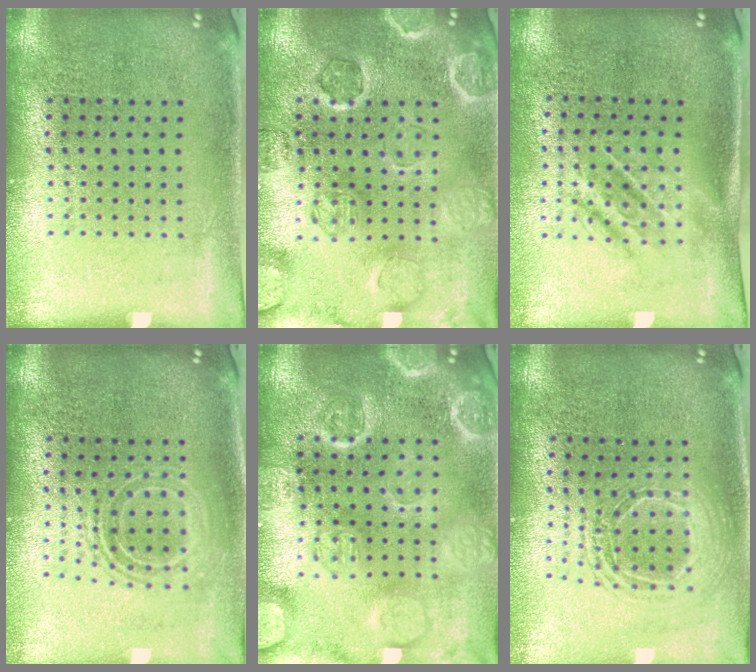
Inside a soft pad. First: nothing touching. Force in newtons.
{"total": 1.4, "press": 1.4, "slide": 0.2}
{"total": 1.6, "press": 1.3, "slide": 1.0}
{"total": 1.6, "press": 1.2, "slide": 1.0}
{"total": 3.7, "press": 3.6, "slide": 0.5}
{"total": 1.8, "press": 1.4, "slide": 1.0}